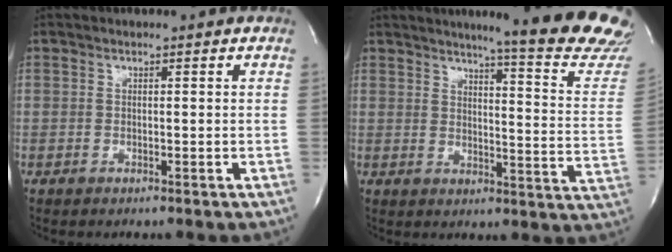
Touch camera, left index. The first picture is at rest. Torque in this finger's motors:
{"motor_torque": [0.46, -0.54, 0.58, 0.10]}